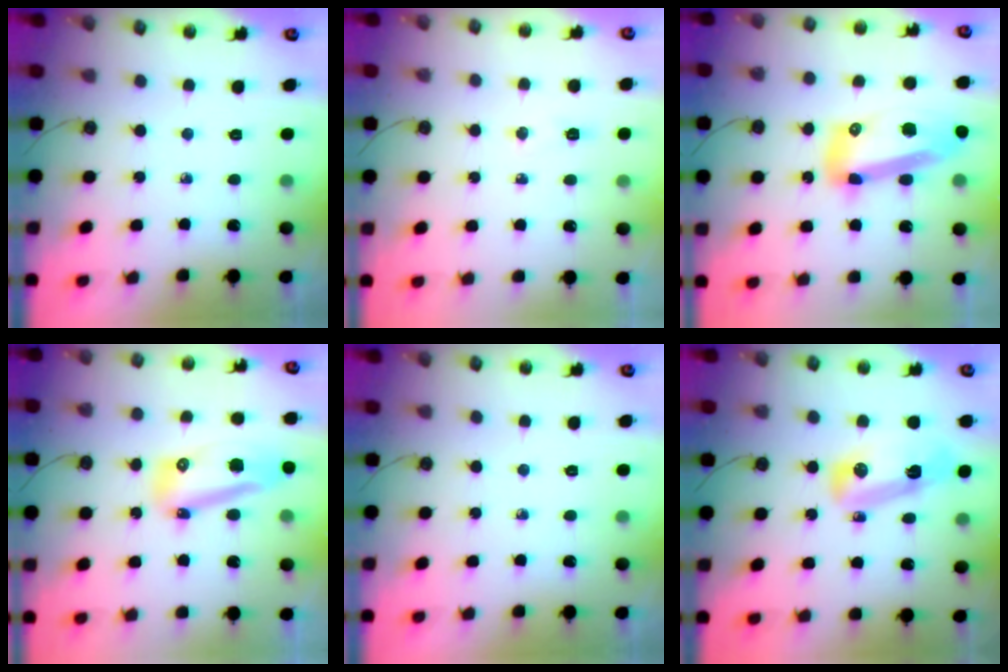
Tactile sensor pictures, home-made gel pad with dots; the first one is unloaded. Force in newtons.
{"total": 4.1, "press": 4.0, "slide": 1.2}
{"total": 16.7, "press": 16.6, "slide": 2.0}
{"total": 11.2, "press": 11.1, "slide": 1.2}
{"total": 0.0}
{"total": 9.2, "press": 9.2, "slide": 0.6}